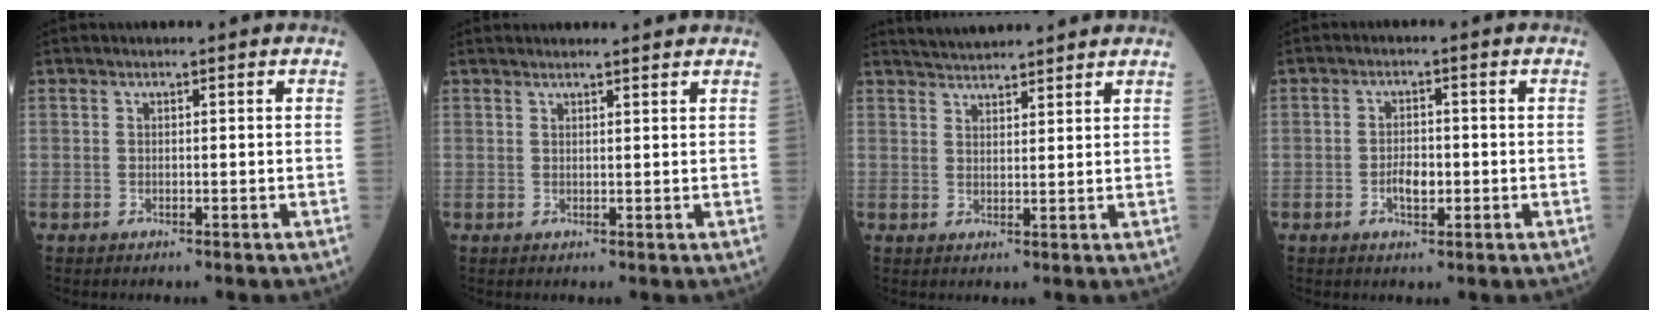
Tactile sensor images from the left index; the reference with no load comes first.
{"total": 3.9, "force": [3.8, 0.1, 1.0], "torque": [-0.016, 0.014, 0.044]}
{"total": 6.7, "force": [6.4, 0.4, 1.9], "torque": [-0.039, 0.027, 0.099]}
{"total": 3.1, "force": [-1.0, 1.4, 2.6], "torque": [-0.050, -0.001, -0.017]}